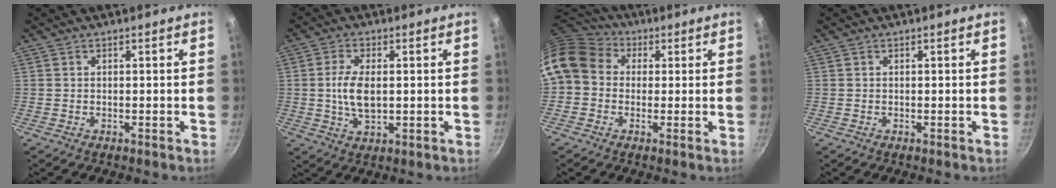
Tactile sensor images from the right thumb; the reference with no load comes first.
{"total": 7.0, "force": [0.2, 3.5, 6.1], "torque": [-0.125, -0.001, 0.007]}
{"total": 12.8, "force": [2.4, 10.5, 6.9], "torque": [-0.123, 0.027, 0.025]}
{"total": 0.0}